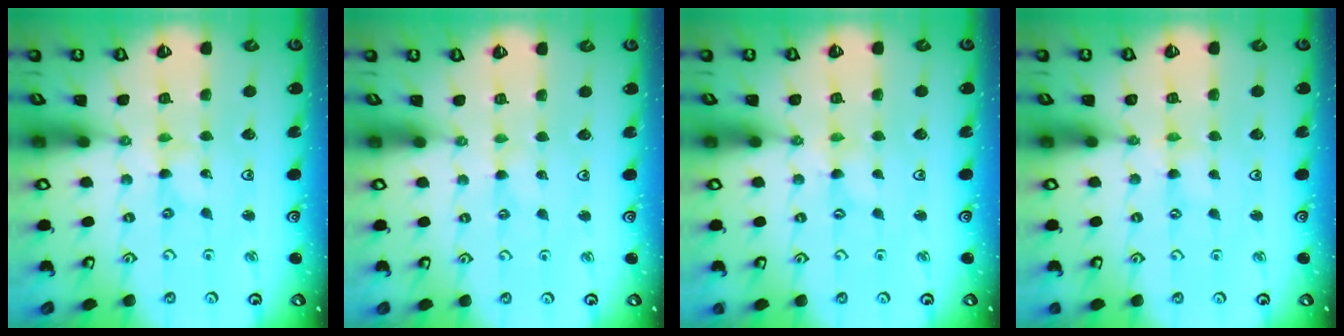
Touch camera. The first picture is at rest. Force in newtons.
{"total": 0.0}
{"total": 0.0}
{"total": 1.3, "press": 1.2, "slide": 0.3}